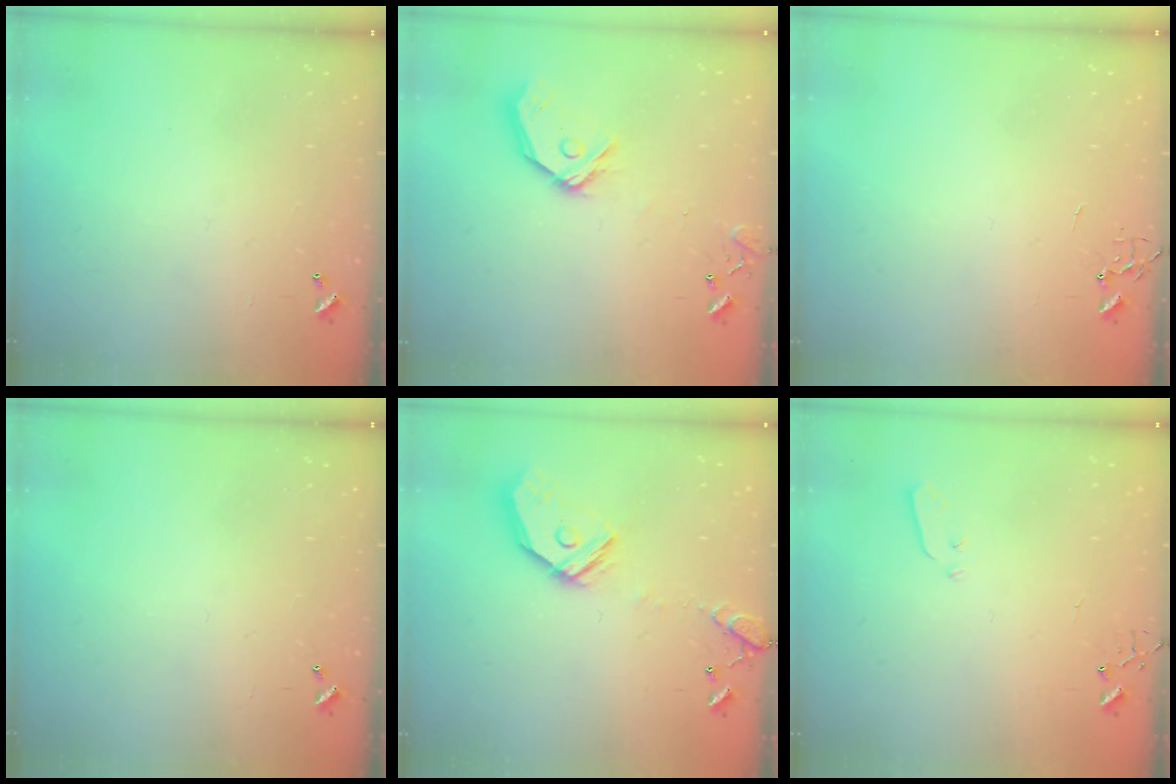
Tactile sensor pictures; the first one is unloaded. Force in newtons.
{"total": 14.2, "press": 14.0, "slide": 2.3}
{"total": 0.0}
{"total": 0.0}
{"total": 16.3, "press": 16.1, "slide": 2.4}
{"total": 3.6, "press": 3.6, "slide": 0.2}